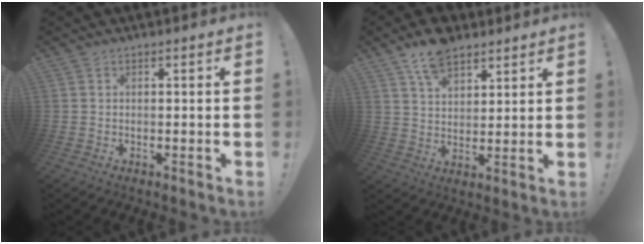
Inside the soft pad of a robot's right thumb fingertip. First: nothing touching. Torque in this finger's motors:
{"motor_torque": [0.47, 2.03, 0.19, -0.02, 0.05]}